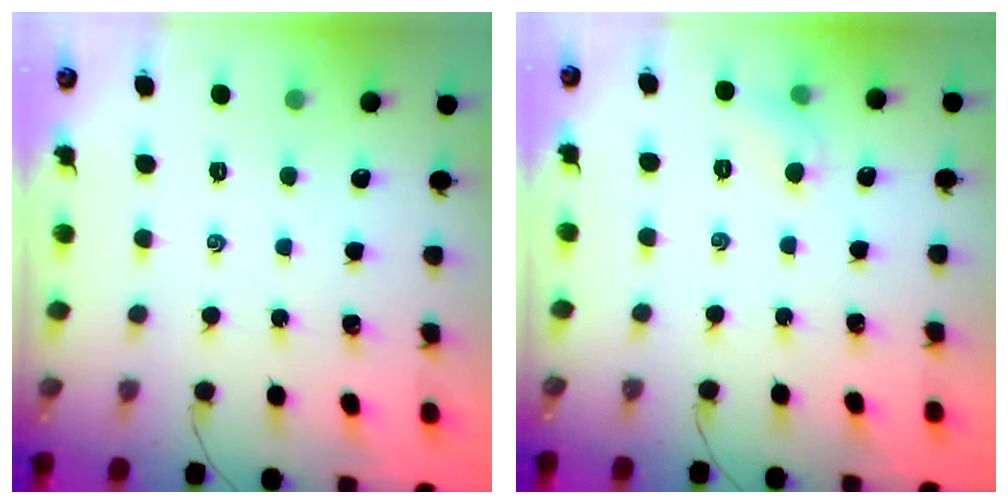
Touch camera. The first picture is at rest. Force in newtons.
{"total": 4.8, "press": 4.6, "slide": 1.2}